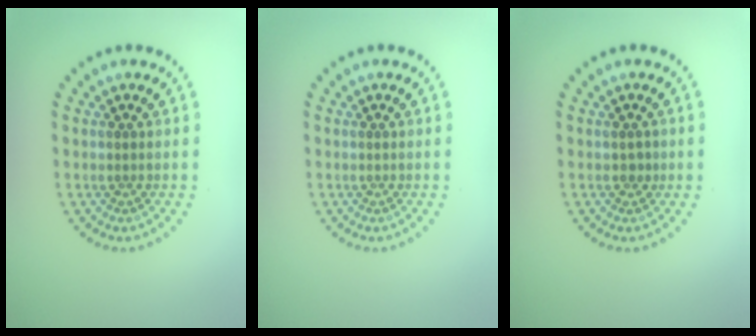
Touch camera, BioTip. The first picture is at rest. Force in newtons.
{"total": 0.0}
{"total": 0.8, "press": 0.8, "slide": 0.3}